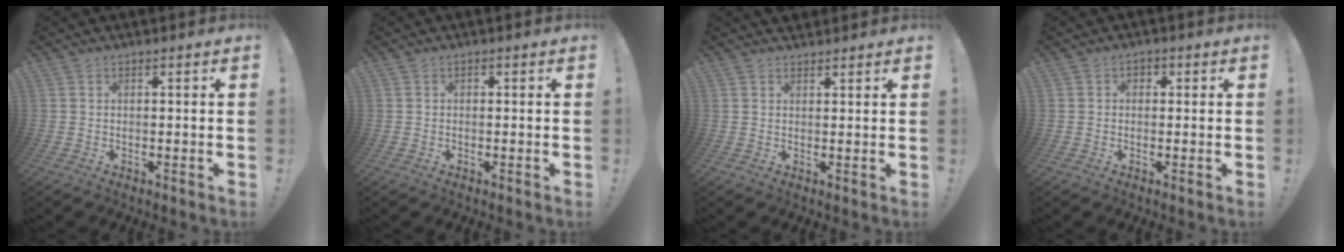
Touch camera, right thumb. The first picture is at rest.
{"total": 0.6, "force": [-0.4, 0.4, 0.2], "torque": [-0.002, 0.001, -0.006]}
{"total": 1.7, "force": [1.5, 0.8, -0.1], "torque": [0.009, -0.011, 0.027]}
{"total": 1.8, "force": [-0.2, 1.5, 0.9], "torque": [-0.007, 0.003, -0.006]}